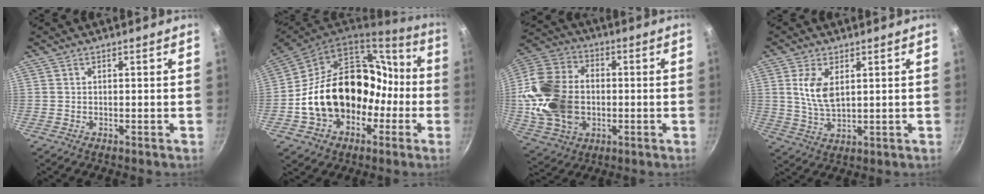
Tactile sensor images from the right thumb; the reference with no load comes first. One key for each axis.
{"total": 24.6, "fx": -3.8, "fy": 18.7, "fz": 15.5, "tx": -0.229, "ty": 0.080, "tz": -0.037}
{"total": 20.2, "fx": -1.3, "fy": 14.9, "fz": 13.6, "tx": -0.249, "ty": 0.023, "tz": -0.020}
{"total": 7.0, "fx": 2.0, "fy": 3.6, "fz": 5.6, "tx": -0.108, "ty": -0.015, "tz": 0.042}